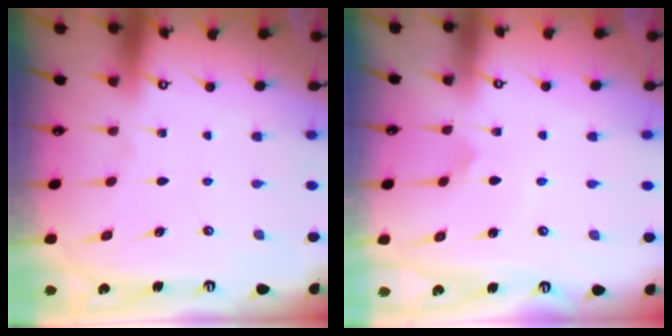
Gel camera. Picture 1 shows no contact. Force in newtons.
{"total": 2.7, "press": 2.7, "slide": 0.1}